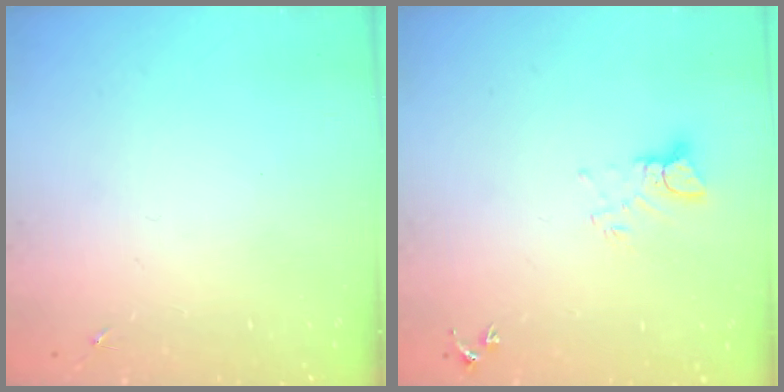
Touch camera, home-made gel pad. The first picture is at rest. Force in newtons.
{"total": 4.7, "press": 4.7, "slide": 0.3}